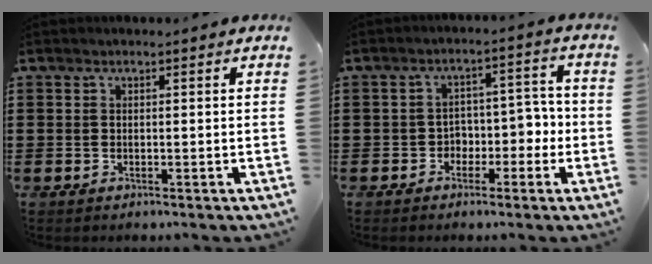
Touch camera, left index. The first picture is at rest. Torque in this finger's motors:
{"motor_torque": [0.01, 0.04, 0.06, 0.02]}